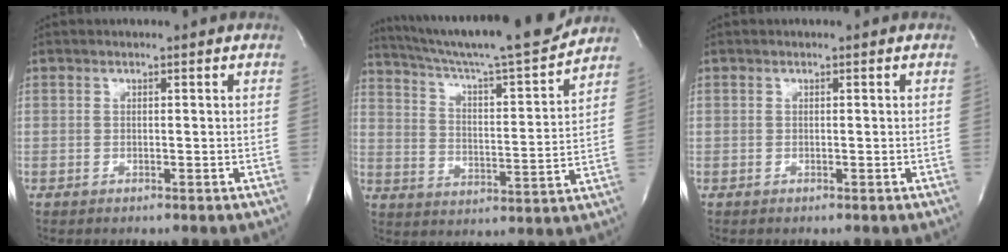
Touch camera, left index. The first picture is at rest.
{"total": 20.6, "force": [18.7, 0.1, 8.8], "torque": [-0.150, -0.023, 0.279]}
{"total": 0.0}